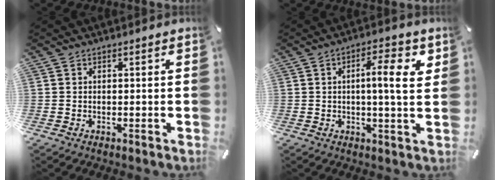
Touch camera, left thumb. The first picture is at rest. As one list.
[{"total": 6.6, "force": [1.6, 1.8, 6.1], "torque": [-0.089, -0.008, 0.017]}]